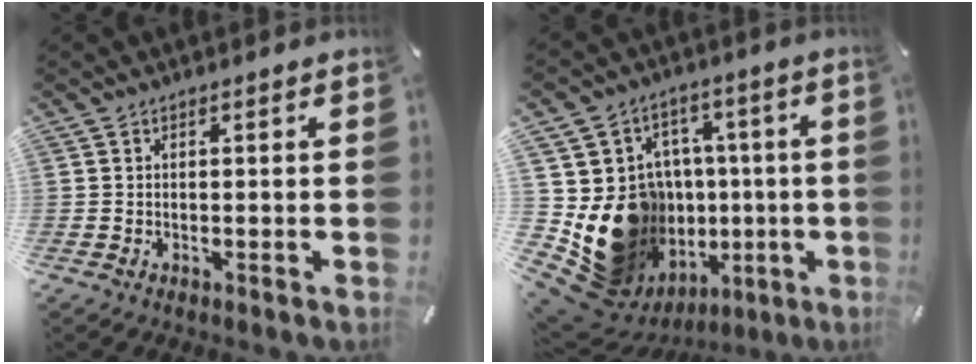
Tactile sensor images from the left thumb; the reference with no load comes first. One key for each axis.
{"total": 20.1, "fx": -2.2, "fy": 17.6, "fz": 9.4, "tx": -0.150, "ty": -0.010, "tz": 0.020}